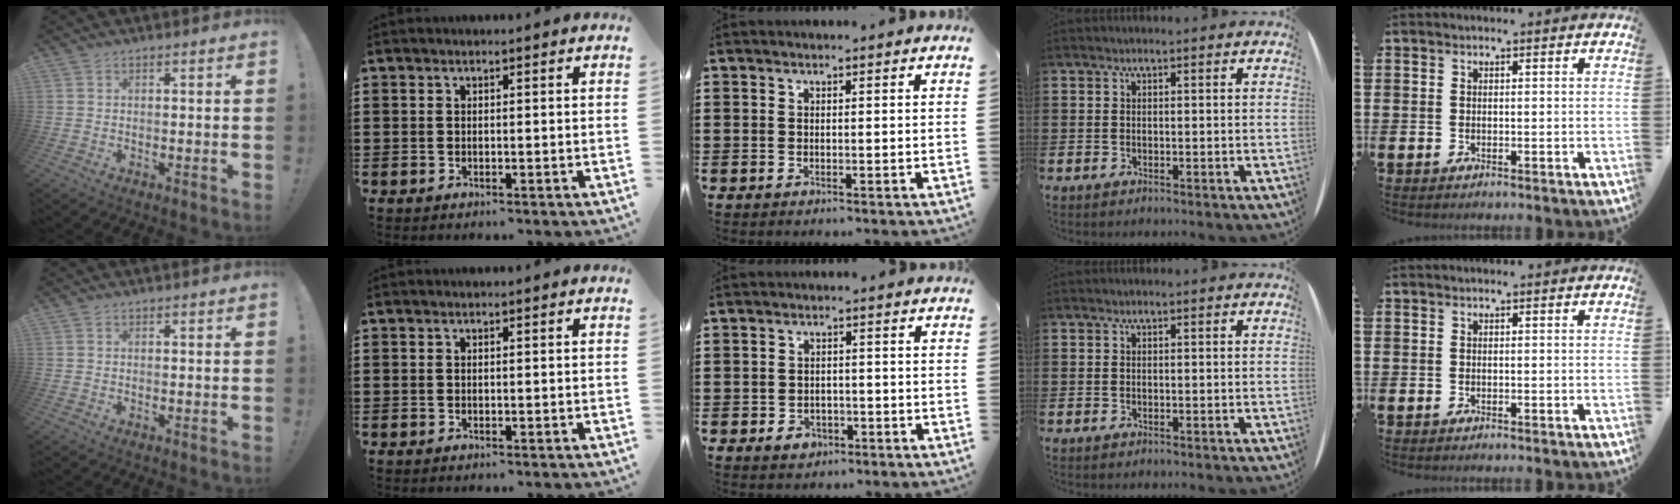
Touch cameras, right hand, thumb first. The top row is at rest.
{"middle": {"total": 2.3, "force": [-1.5, 1.6, 0.8], "torque": [-0.018, 0.002, -0.031]}}